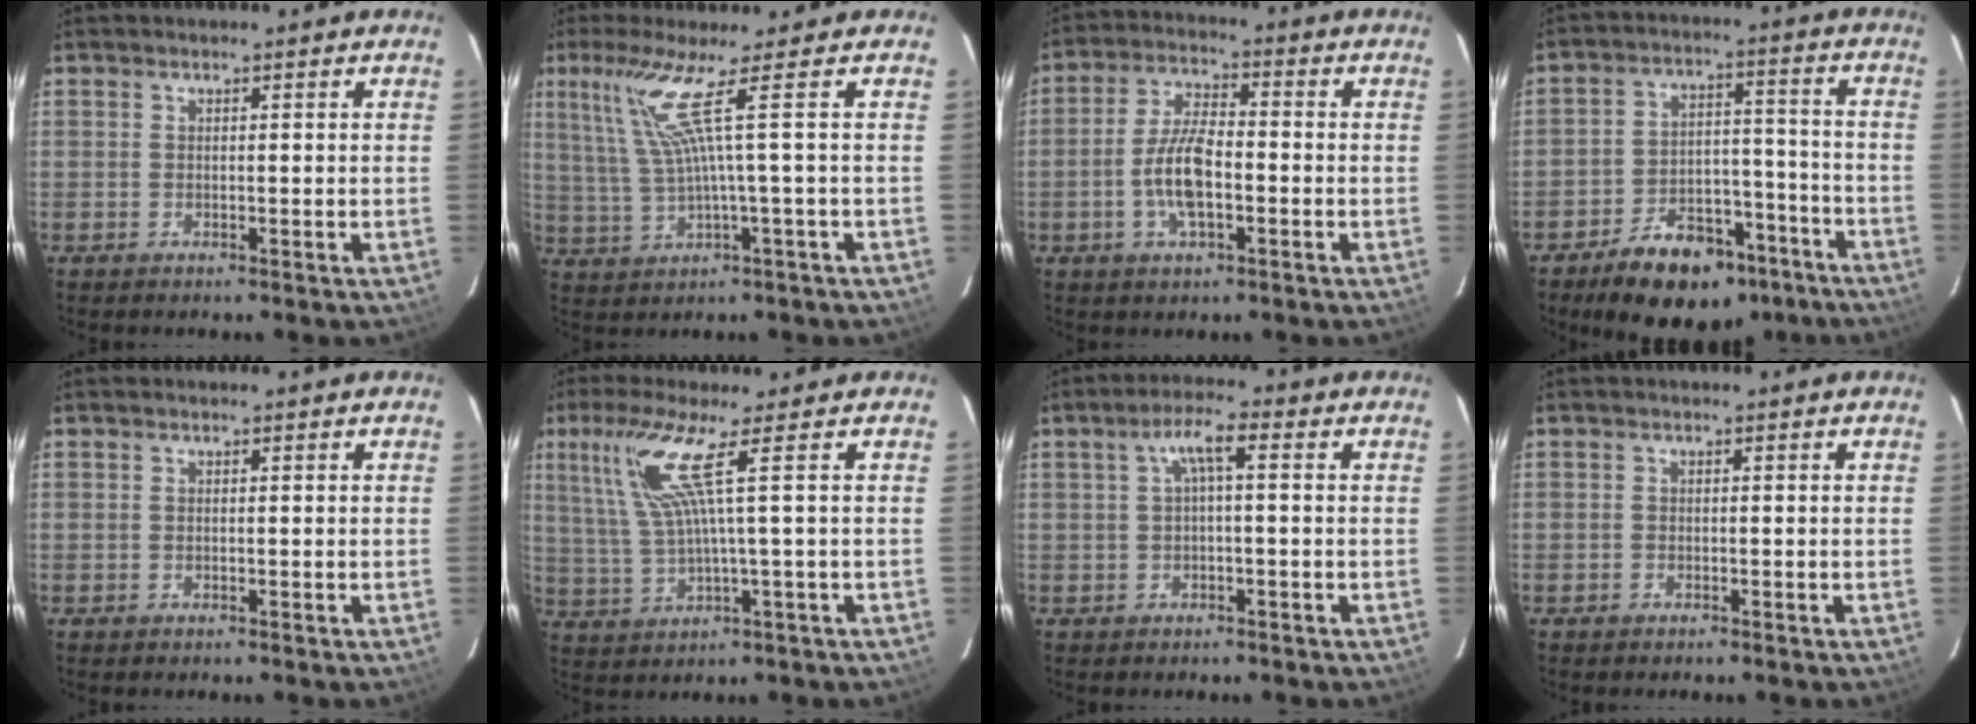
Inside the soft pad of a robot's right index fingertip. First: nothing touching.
{"total": 6.6, "force": [2.5, -2.2, 5.7], "torque": [-0.118, -0.008, 0.069]}
{"total": 8.7, "force": [-2.3, 3.3, 7.7], "torque": [-0.156, 0.007, -0.045]}
{"total": 16.2, "force": [-11.6, 8.8, 7.1], "torque": [-0.128, 0.033, -0.154]}
{"total": 0.0}
{"total": 7.8, "force": [3.0, -1.1, 7.1], "torque": [-0.152, -0.001, 0.075]}
{"total": 4.1, "force": [0.4, 0.8, 4.1], "torque": [-0.078, 0.013, 0.011]}
{"total": 0.5, "force": [-0.5, 0.2, 0.0], "torque": [-0.003, 0.001, -0.009]}